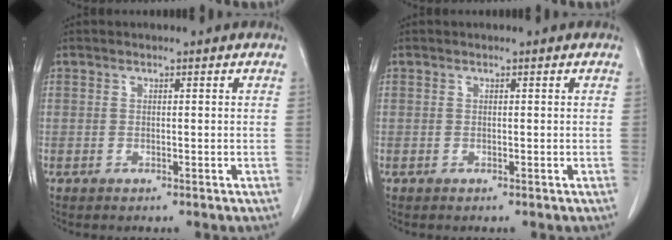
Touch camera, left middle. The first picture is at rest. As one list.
[{"total": 0.0}]